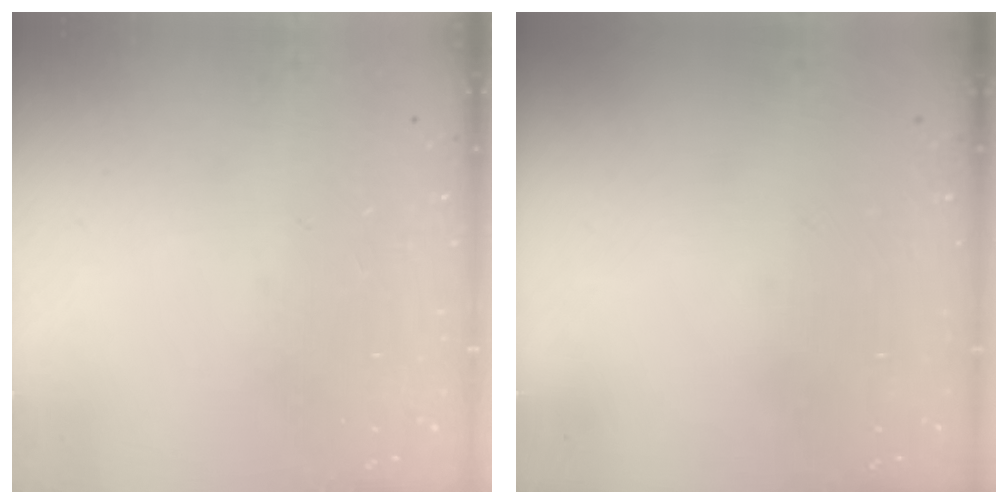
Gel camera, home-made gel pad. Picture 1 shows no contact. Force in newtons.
{"total": 0.0}